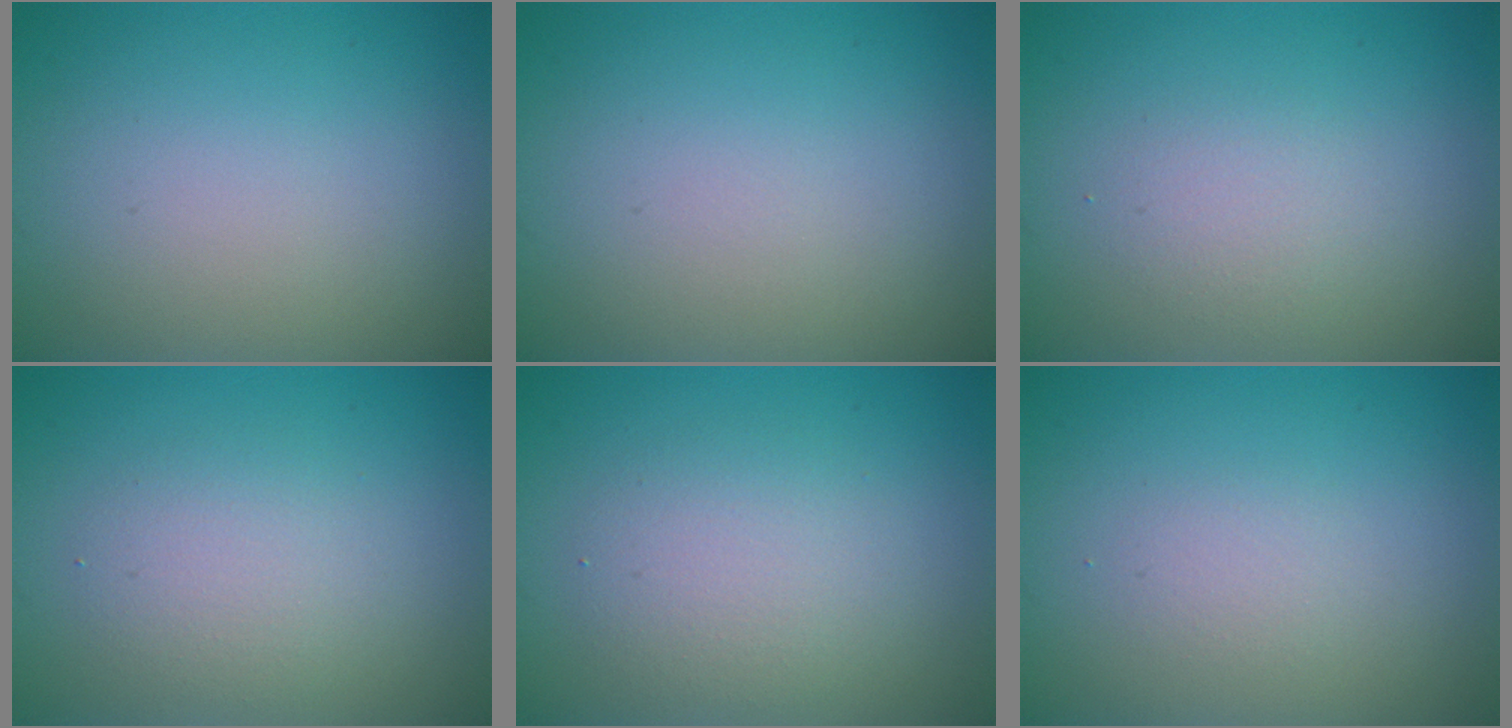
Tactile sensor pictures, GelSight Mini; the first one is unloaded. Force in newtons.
{"total": 0.0}
{"total": 1.7, "press": 1.7, "slide": 0.2}
{"total": 2.6, "press": 2.6, "slide": 0.0}
{"total": 3.1, "press": 3.1, "slide": 0.1}
{"total": 1.1, "press": 1.1, "slide": 0.0}